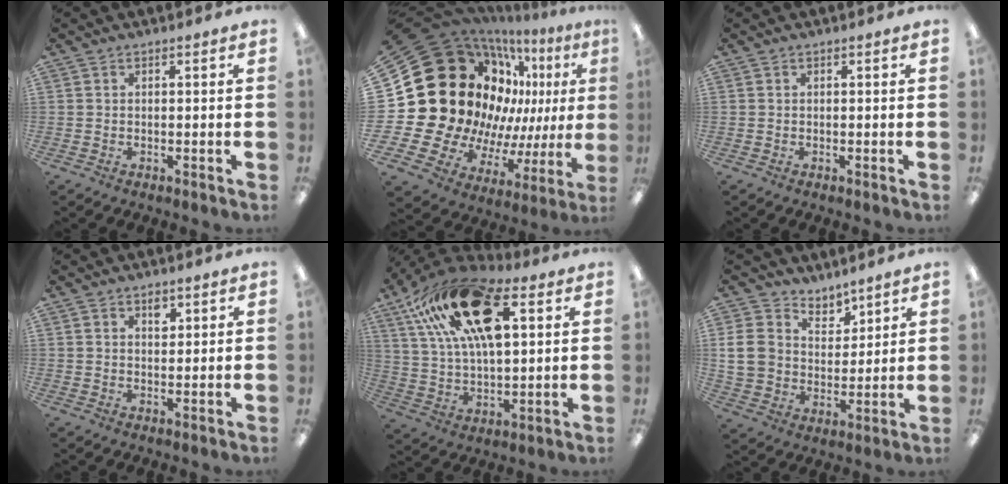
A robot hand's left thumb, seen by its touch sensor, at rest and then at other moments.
{"total": 32.4, "force": [8.5, 23.5, 20.6], "torque": [-0.366, -0.117, 0.234]}
{"total": 0.0}
{"total": 2.7, "force": [1.7, 1.4, 1.4], "torque": [-0.007, -0.008, 0.026]}
{"total": 24.0, "force": [10.9, 12.1, 17.6], "torque": [-0.309, -0.023, 0.187]}
{"total": 10.0, "force": [5.3, 7.9, 3.1], "torque": [-0.065, -0.030, 0.108]}